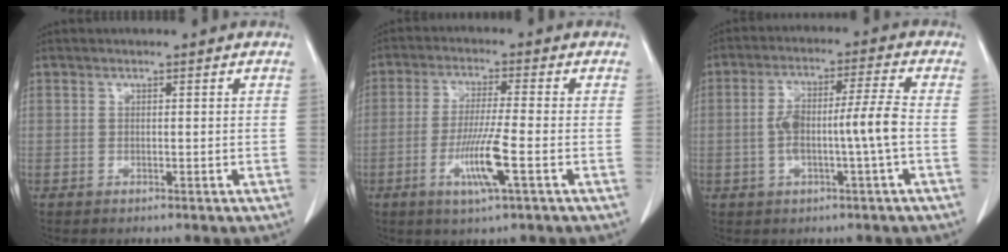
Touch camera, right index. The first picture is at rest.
{"total": 8.0, "force": [-2.8, -0.3, 7.4], "torque": [-0.143, -0.014, -0.054]}
{"total": 8.4, "force": [-1.3, 0.0, 8.3], "torque": [-0.158, 0.019, -0.022]}